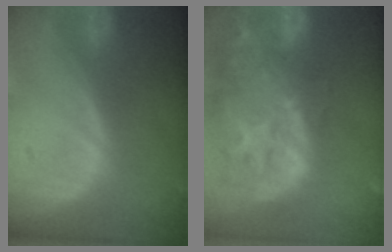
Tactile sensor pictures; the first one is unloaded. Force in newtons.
{"total": 14.5, "press": 11.7, "slide": 8.5}